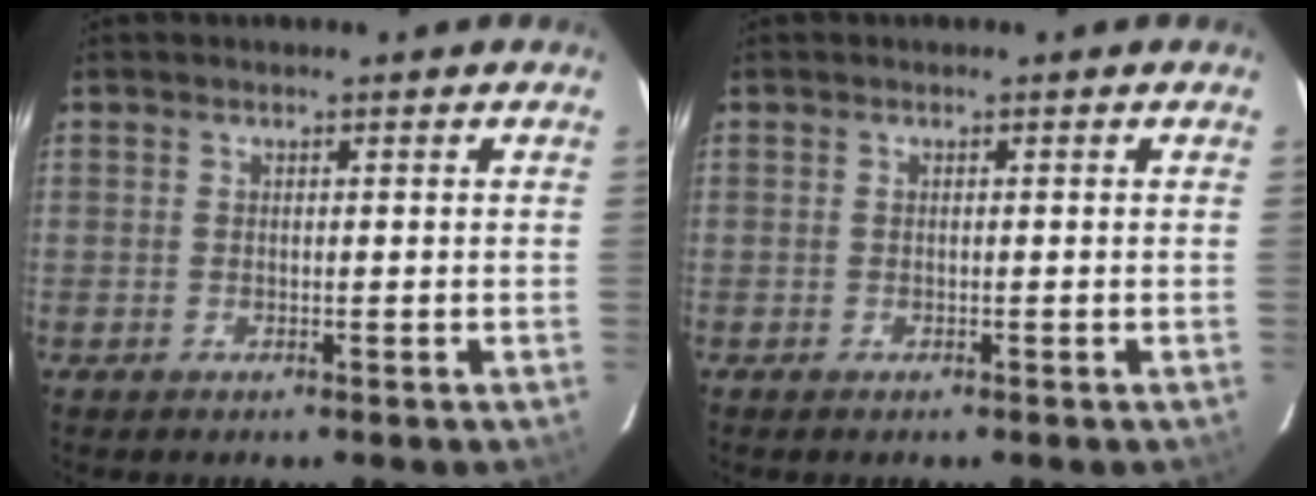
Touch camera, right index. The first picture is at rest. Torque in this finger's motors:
{"motor_torque": [0.06, 0.02, 0.08, 0.01]}